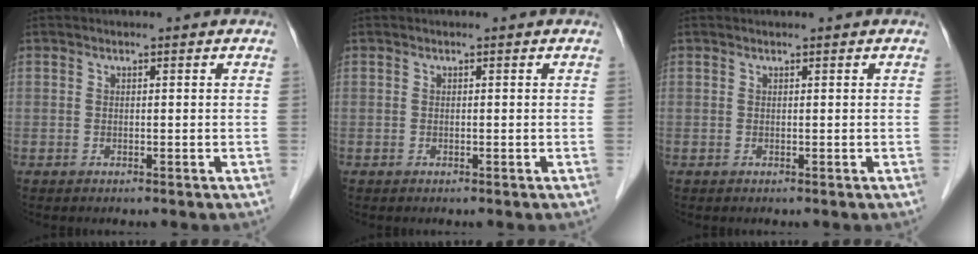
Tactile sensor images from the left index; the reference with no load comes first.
{"total": 0.9, "force": [-0.9, -0.1, 0.0], "torque": [0.003, -0.006, -0.016]}
{"total": 0.7, "force": [-0.7, -0.1, -0.1], "torque": [0.001, -0.006, -0.011]}